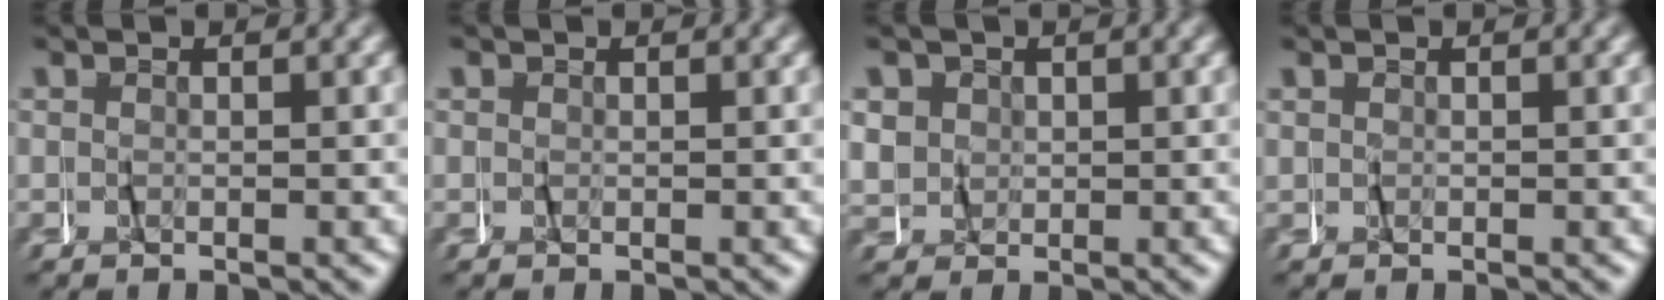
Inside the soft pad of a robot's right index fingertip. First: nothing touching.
{"total": 0.5, "force": [0.3, 0.4, 0.2], "torque": [-0.007, -0.002, 0.005]}
{"total": 4.5, "force": [1.2, 4.0, 1.7], "torque": [-0.051, -0.005, 0.024]}
{"total": 0.0}